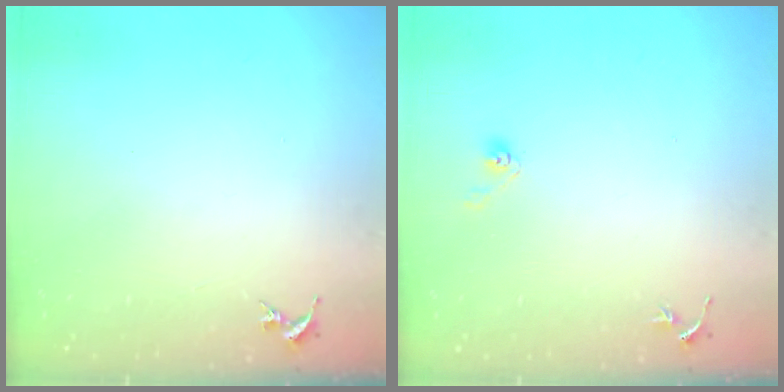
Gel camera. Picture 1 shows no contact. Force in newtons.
{"total": 3.9, "press": 3.3, "slide": 2.0}